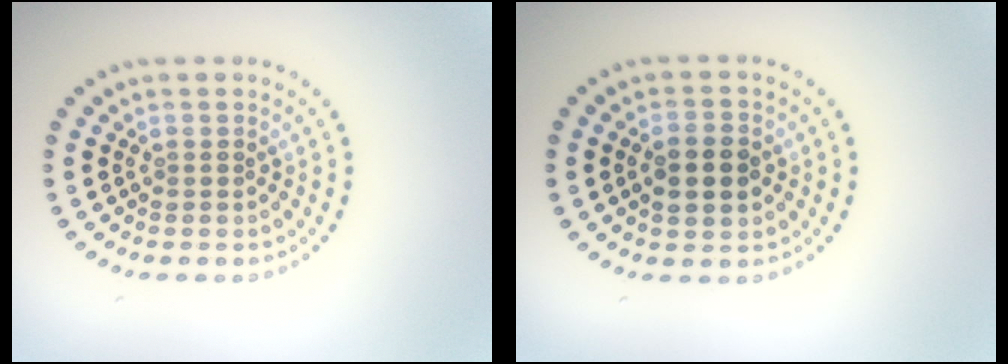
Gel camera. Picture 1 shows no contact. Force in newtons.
{"total": 3.8, "press": 3.8, "slide": 0.3}